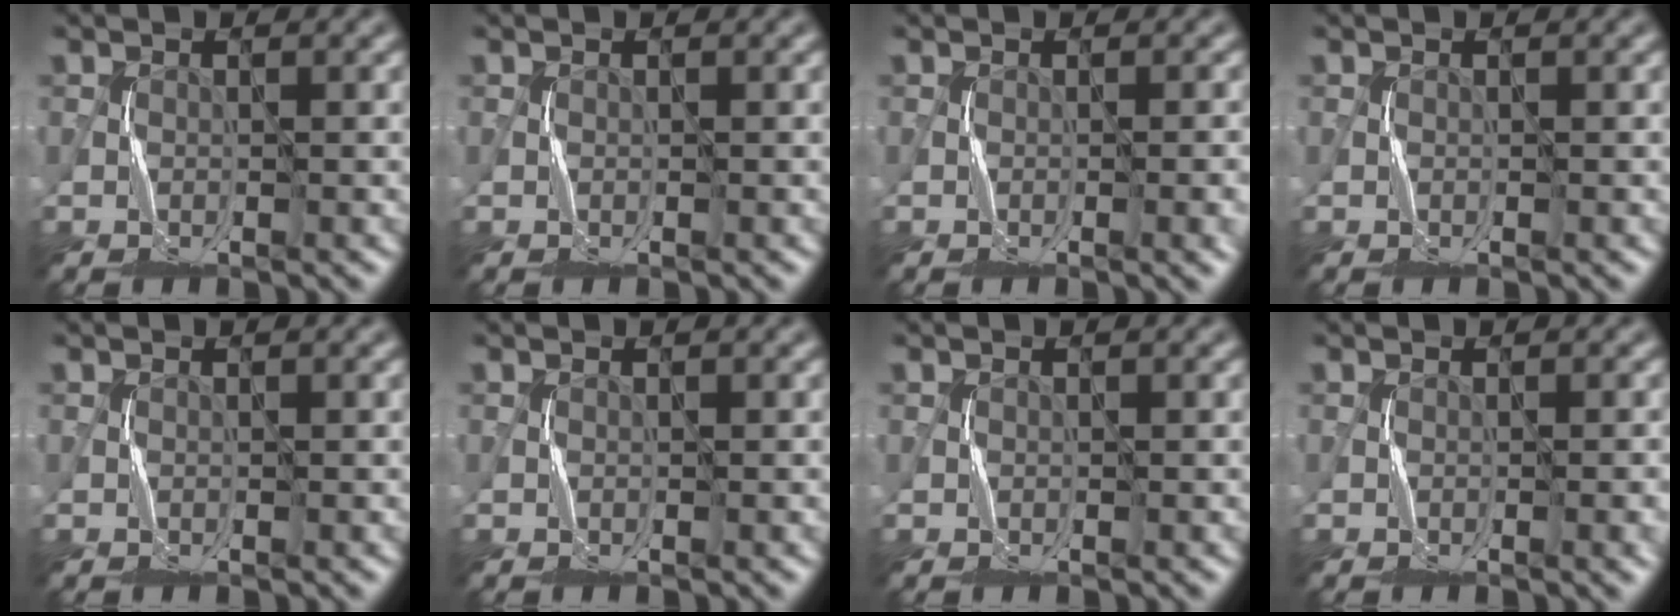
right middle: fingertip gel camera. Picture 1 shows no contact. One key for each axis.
{"total": 0.0}
{"total": 3.0, "fx": -0.6, "fy": 0.9, "fz": 2.7, "tx": -0.018, "ty": 0.006, "tz": -0.001}
{"total": 0.0}
{"total": 0.0}
{"total": 0.0}
{"total": 0.0}
{"total": 2.1, "fx": -0.4, "fy": 0.5, "fz": 1.9, "tx": -0.014, "ty": 0.005, "tz": -0.001}